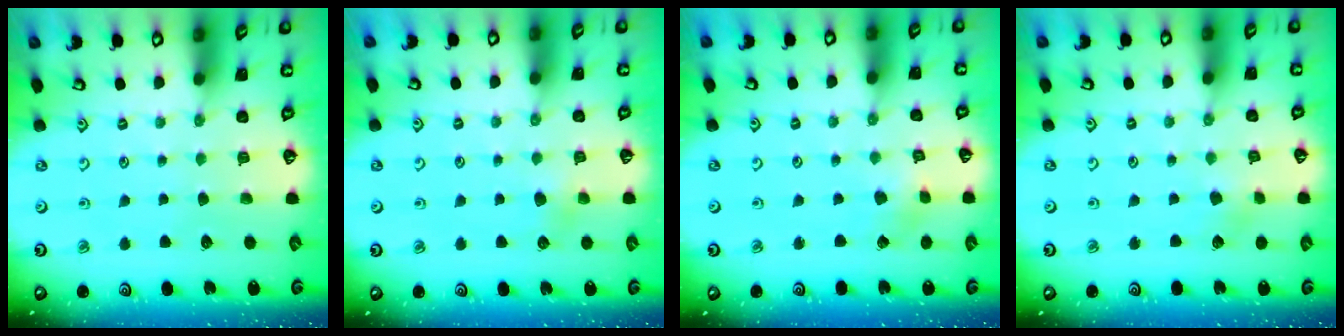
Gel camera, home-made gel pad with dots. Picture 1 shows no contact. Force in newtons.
{"total": 2.9, "press": 2.9, "slide": 0.3}
{"total": 1.9, "press": 1.9, "slide": 0.2}
{"total": 2.4, "press": 2.3, "slide": 0.4}